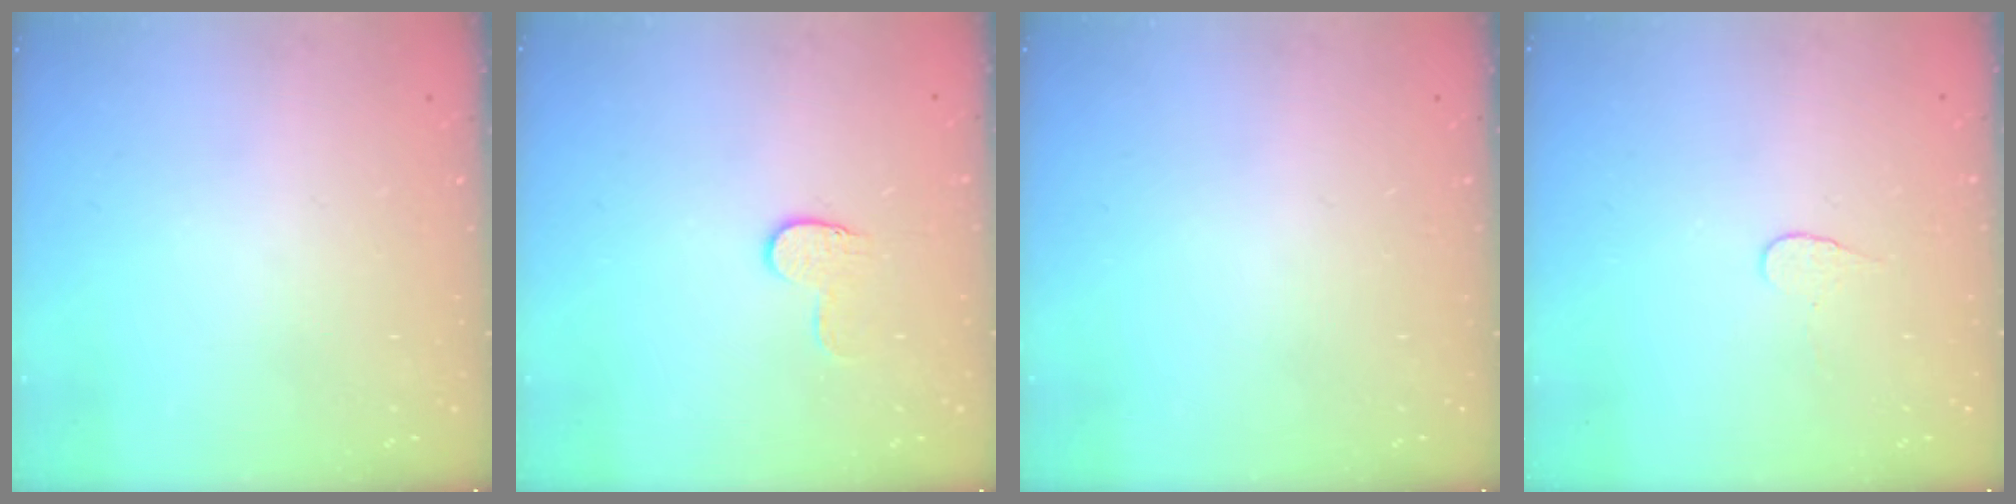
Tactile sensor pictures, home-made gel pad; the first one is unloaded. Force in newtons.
{"total": 6.2, "press": 6.2, "slide": 0.4}
{"total": 0.0}
{"total": 3.7, "press": 3.7, "slide": 0.4}